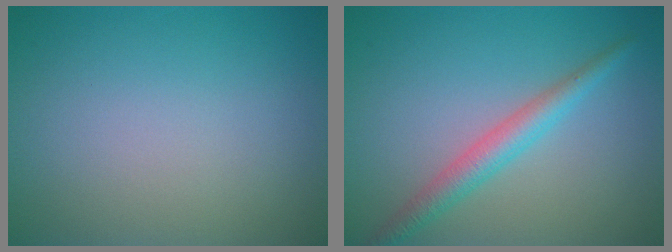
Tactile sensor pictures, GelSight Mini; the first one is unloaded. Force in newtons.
{"total": 2.9, "press": 2.9, "slide": 0.1}